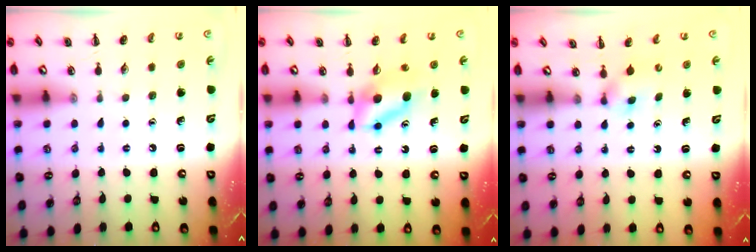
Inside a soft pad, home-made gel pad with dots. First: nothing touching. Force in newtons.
{"total": 6.1, "press": 6.1, "slide": 0.9}
{"total": 1.8, "press": 1.5, "slide": 1.0}